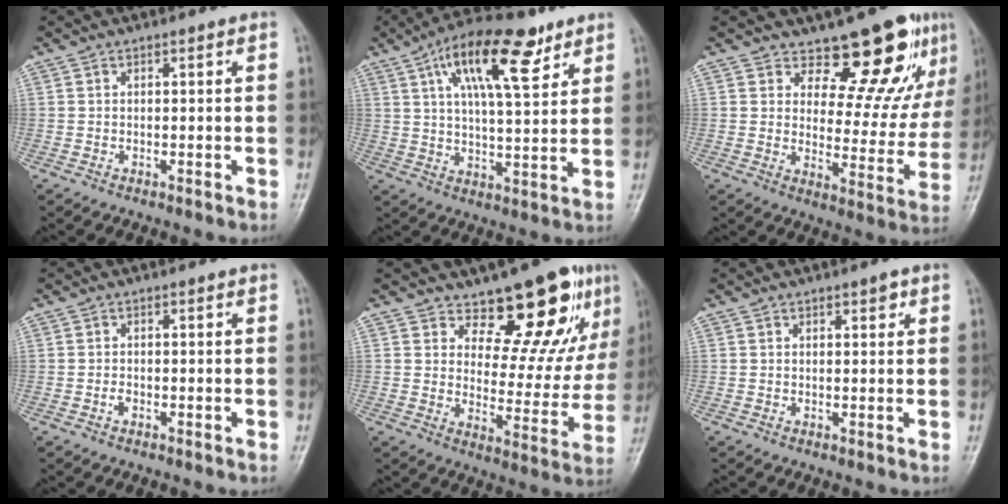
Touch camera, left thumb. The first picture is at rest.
{"total": 16.1, "force": [8.1, 6.0, 12.6], "torque": [-0.179, -0.016, 0.131]}
{"total": 13.5, "force": [9.7, 5.8, 7.4], "torque": [-0.045, -0.076, 0.134]}
{"total": 0.9, "force": [-0.4, 0.6, 0.6], "torque": [-0.008, 0.001, -0.009]}
{"total": 14.8, "force": [10.0, 6.1, 8.9], "torque": [-0.059, -0.075, 0.147]}
{"total": 1.9, "force": [1.1, 0.9, 1.2], "torque": [-0.006, -0.004, 0.014]}